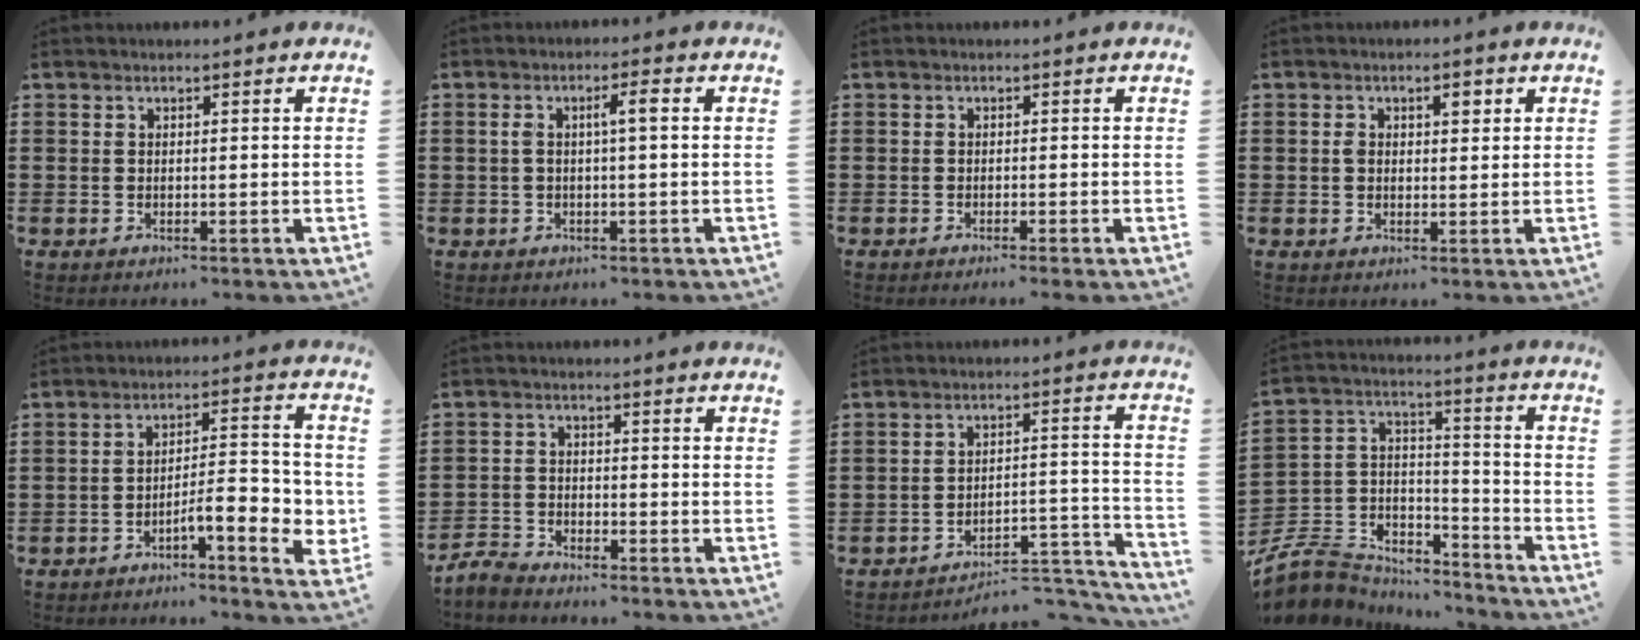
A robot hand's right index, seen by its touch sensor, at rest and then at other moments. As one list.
[{"total": 2.9, "force": [0.1, 0.4, 2.9], "torque": [-0.048, 0.000, -0.003]}, {"total": 0.7, "force": [-0.6, -0.1, 0.3], "torque": [-0.007, -0.001, -0.013]}, {"total": 2.5, "force": [0.5, 1.4, 1.9], "torque": [-0.033, 0.007, 0.005]}, {"total": 7.6, "force": [-3.0, 1.9, 6.7], "torque": [-0.093, -0.012, -0.053]}, {"total": 3.1, "force": [-3.0, 0.6, 0.2], "torque": [-0.023, 0.000, -0.068]}, {"total": 5.4, "force": [-5.1, 0.9, 1.4], "torque": [-0.020, 0.007, -0.102]}, {"total": 6.9, "force": [-5.8, 3.6, 0.7], "torque": [-0.045, 0.001, -0.117]}]